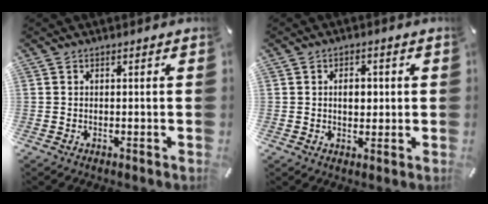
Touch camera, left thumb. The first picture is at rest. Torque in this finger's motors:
{"motor_torque": [-0.27, 0.54, 0.39, 0.12, 0.02]}